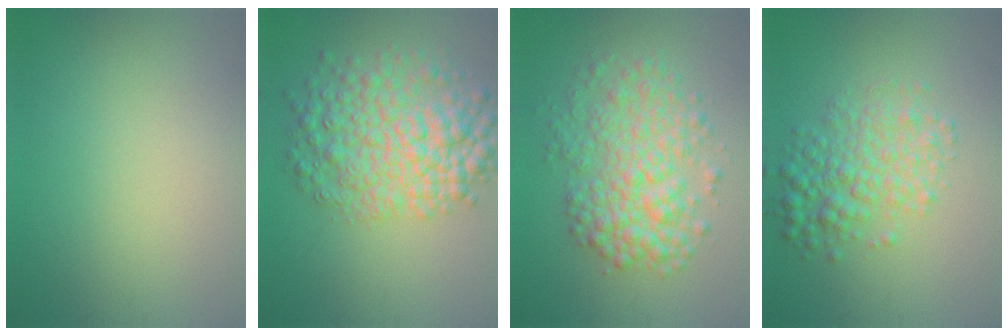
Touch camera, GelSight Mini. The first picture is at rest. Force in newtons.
{"total": 7.3, "press": 7.3, "slide": 0.2}
{"total": 5.6, "press": 5.6, "slide": 0.1}
{"total": 4.2, "press": 4.2, "slide": 0.1}